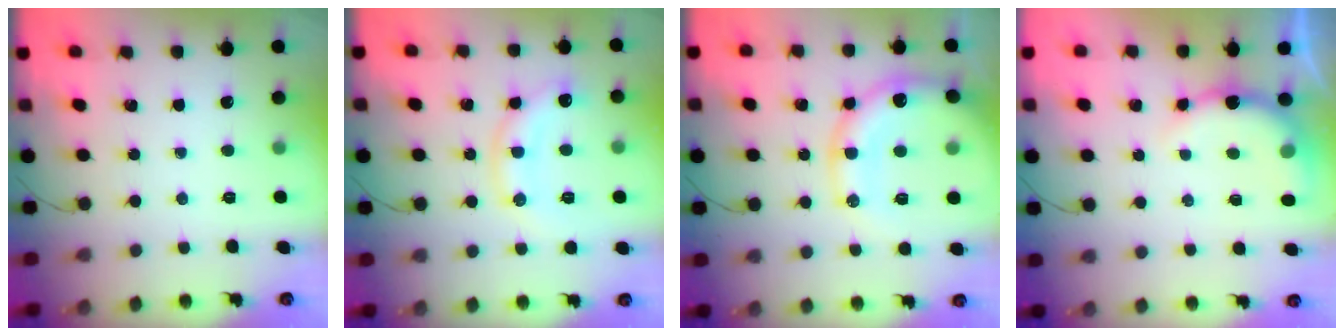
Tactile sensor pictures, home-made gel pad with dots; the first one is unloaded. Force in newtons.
{"total": 10.3, "press": 10.3, "slide": 0.8}
{"total": 18.2, "press": 17.9, "slide": 3.2}
{"total": 8.2, "press": 8.2, "slide": 0.4}